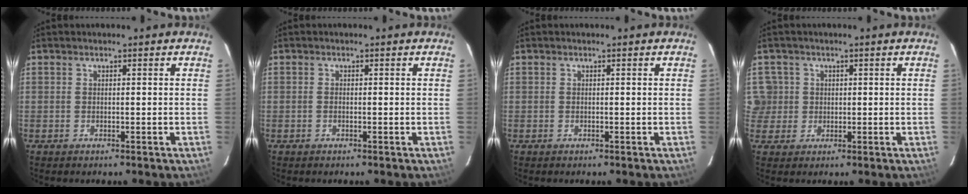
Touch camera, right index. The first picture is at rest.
{"total": 0.6, "force": [-0.3, 0.4, 0.4], "torque": [-0.010, 0.001, -0.006]}
{"total": 0.0}
{"total": 4.6, "force": [0.5, 4.6, 0.4], "torque": [0.012, 0.021, 0.013]}